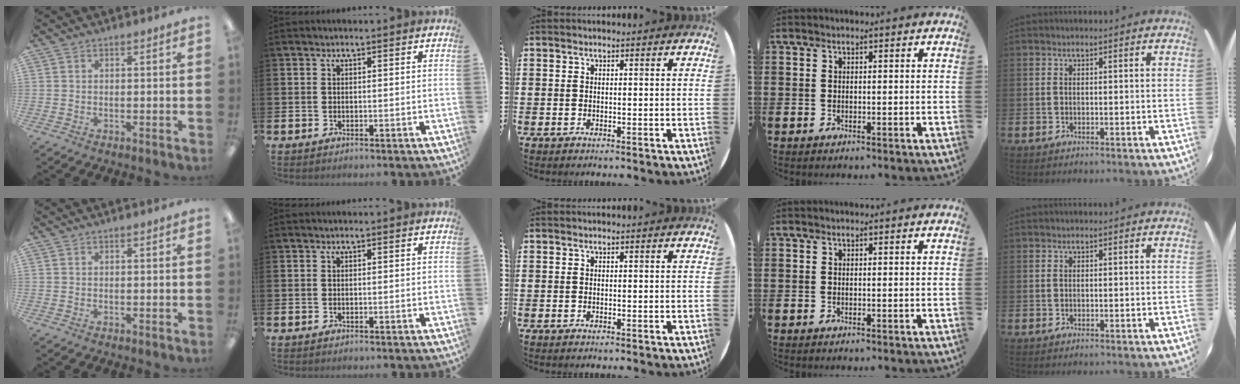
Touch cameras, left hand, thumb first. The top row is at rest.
{}